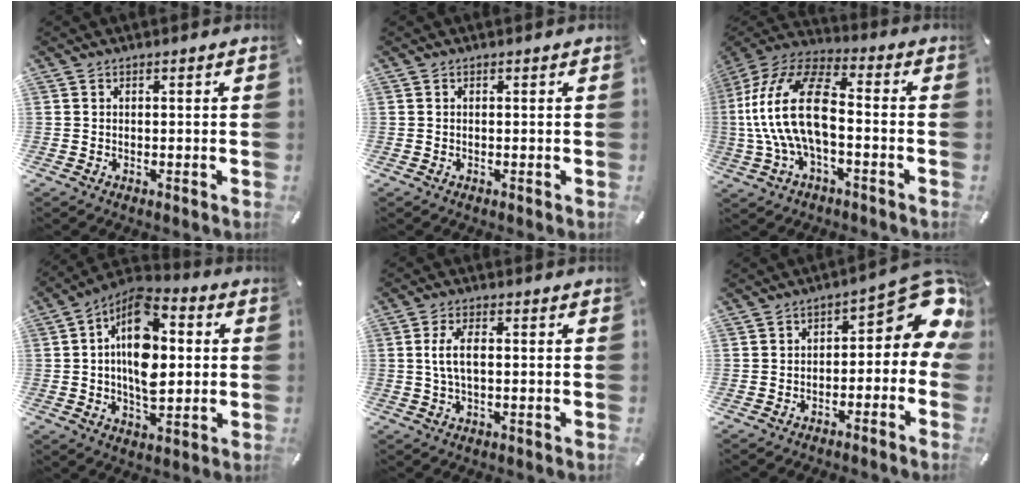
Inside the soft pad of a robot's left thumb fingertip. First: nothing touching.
{"total": 0.0}
{"total": 19.0, "force": [-2.0, 9.6, 16.3], "torque": [-0.342, 0.009, -0.036]}
{"total": 15.6, "force": [1.8, 9.5, 12.2], "torque": [-0.232, -0.010, 0.025]}
{"total": 5.4, "force": [0.4, 2.4, 4.9], "torque": [-0.113, 0.000, -0.002]}
{"total": 11.4, "force": [3.6, 5.7, 9.2], "torque": [-0.105, -0.036, 0.056]}